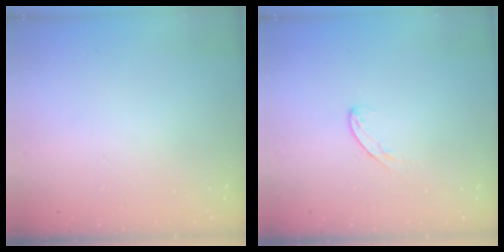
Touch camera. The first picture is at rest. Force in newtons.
{"total": 5.4, "press": 5.4, "slide": 0.4}